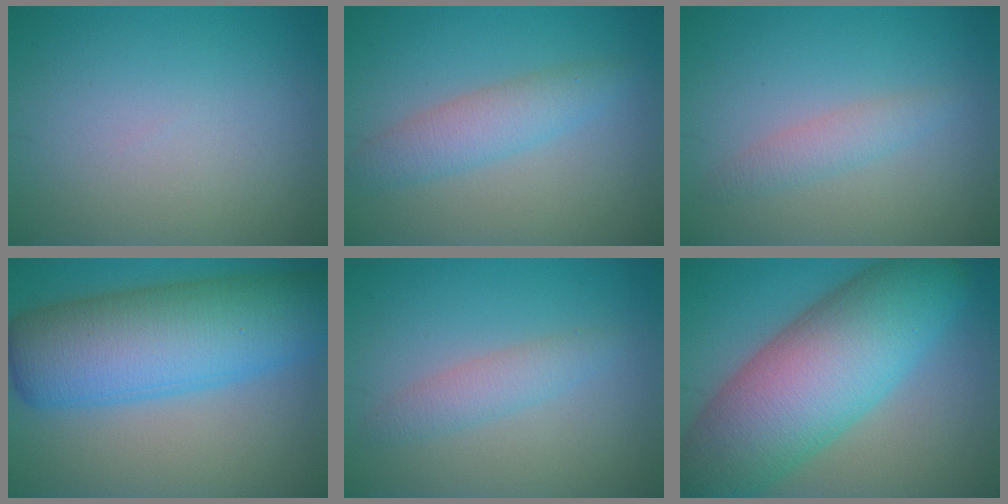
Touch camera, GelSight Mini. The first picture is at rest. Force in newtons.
{"total": 3.3, "press": 3.3, "slide": 0.1}
{"total": 1.8, "press": 1.8, "slide": 0.0}
{"total": 11.8, "press": 11.8, "slide": 0.3}
{"total": 2.1, "press": 2.1, "slide": 0.1}
{"total": 13.9, "press": 13.9, "slide": 0.3}